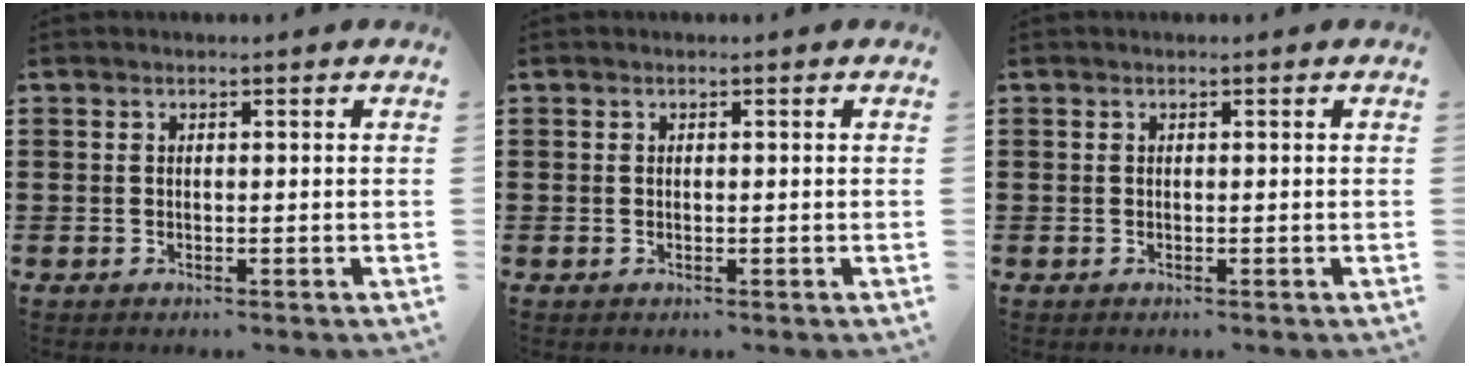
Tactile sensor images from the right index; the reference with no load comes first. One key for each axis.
{"total": 0.0}
{"total": 0.0}